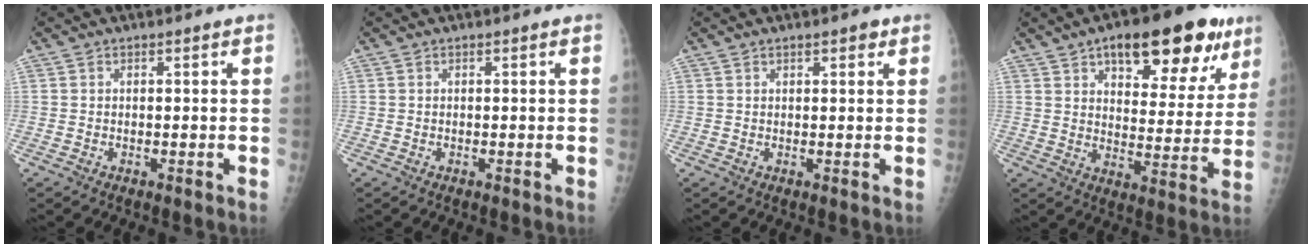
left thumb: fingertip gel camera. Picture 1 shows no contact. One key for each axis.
{"total": 0.0}
{"total": 1.9, "fx": 1.2, "fy": 0.8, "fz": 1.2, "tx": -0.009, "ty": -0.003, "tz": 0.014}
{"total": 20.8, "fx": 11.5, "fy": 9.0, "fz": 14.9, "tx": -0.154, "ty": -0.026, "tz": 0.163}